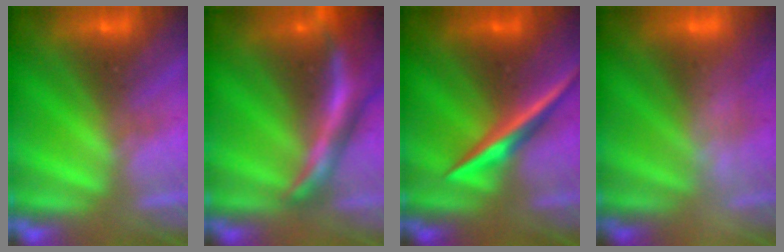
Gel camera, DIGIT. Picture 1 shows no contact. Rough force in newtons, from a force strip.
{"total": 7.1}
{"total": 2.1}
{"total": 2.6}